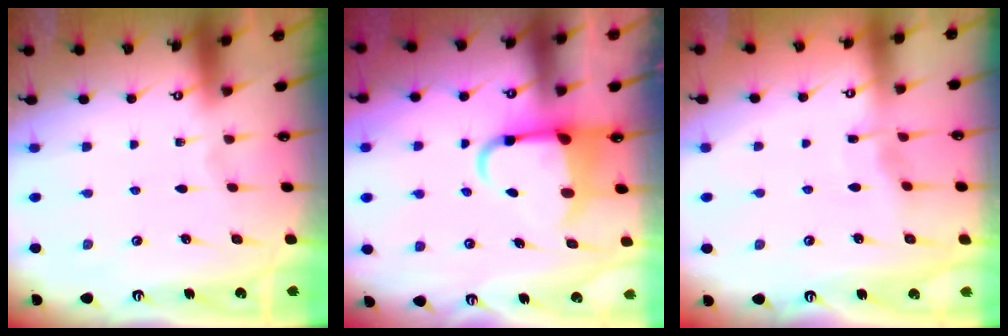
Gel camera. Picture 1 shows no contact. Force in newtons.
{"total": 6.7, "press": 6.5, "slide": 1.6}
{"total": 3.9, "press": 3.9, "slide": 0.4}